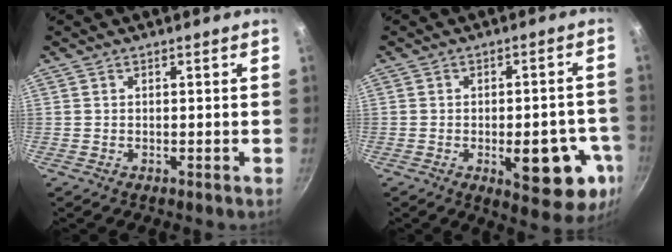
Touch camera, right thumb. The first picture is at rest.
{"total": 14.9, "force": [-4.5, 6.3, 12.7], "torque": [-0.120, 0.010, -0.053]}